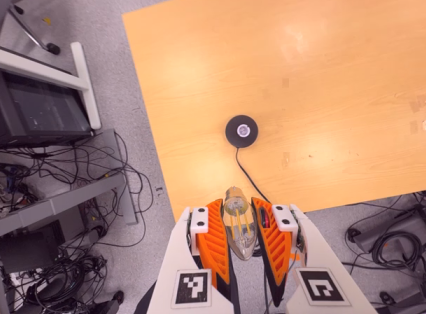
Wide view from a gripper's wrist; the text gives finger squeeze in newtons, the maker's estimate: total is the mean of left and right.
{"total": 22.8, "left": 24.8, "right": 20.7}